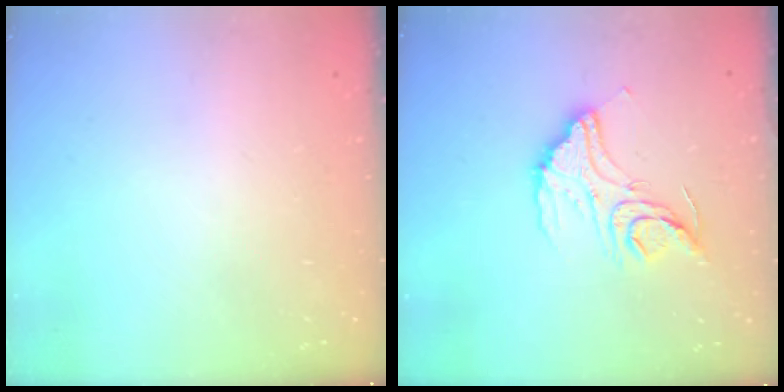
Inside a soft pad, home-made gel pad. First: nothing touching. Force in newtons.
{"total": 14.7, "press": 14.6, "slide": 1.4}